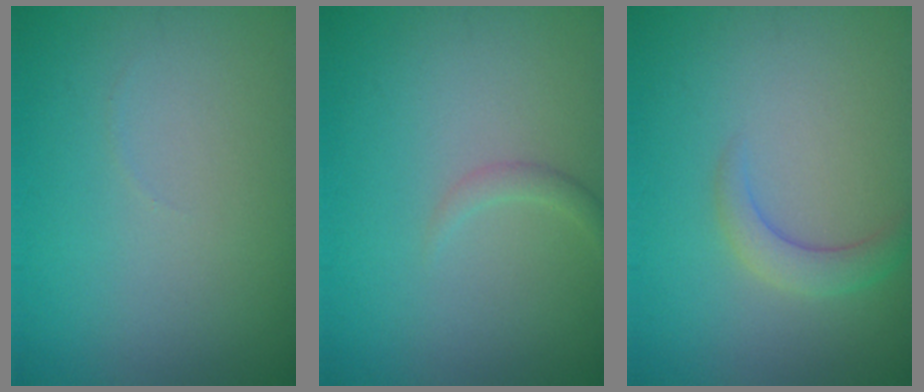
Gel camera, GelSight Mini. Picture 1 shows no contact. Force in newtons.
{"total": 1.0, "press": 1.0, "slide": 0.1}
{"total": 2.1, "press": 2.0, "slide": 0.3}